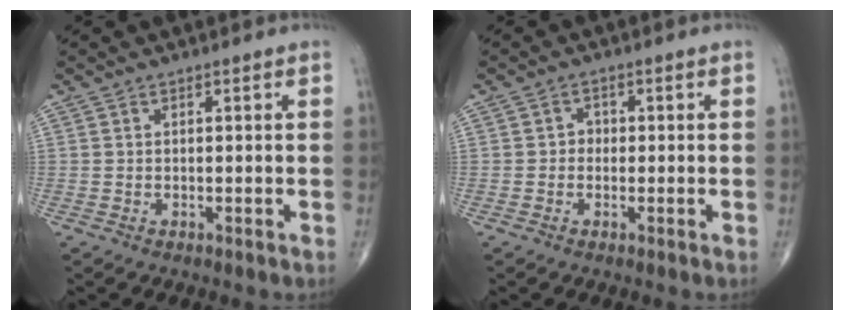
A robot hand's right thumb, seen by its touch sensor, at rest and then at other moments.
{"total": 1.6, "force": [-0.3, 1.4, 0.7], "torque": [0.003, 0.007, -0.011]}